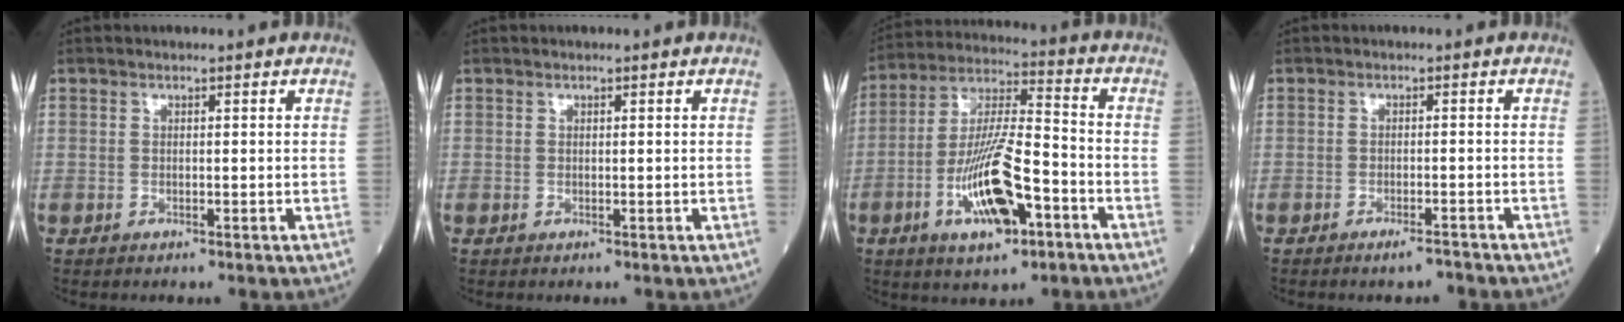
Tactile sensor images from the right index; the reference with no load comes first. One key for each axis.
{"total": 0.0}
{"total": 14.2, "fx": -5.5, "fy": 3.4, "fz": 12.6, "tx": -0.246, "ty": -0.003, "tz": -0.095}
{"total": 2.2, "fx": -2.0, "fy": 0.2, "fz": 1.0, "tx": -0.016, "ty": -0.001, "tz": -0.028}